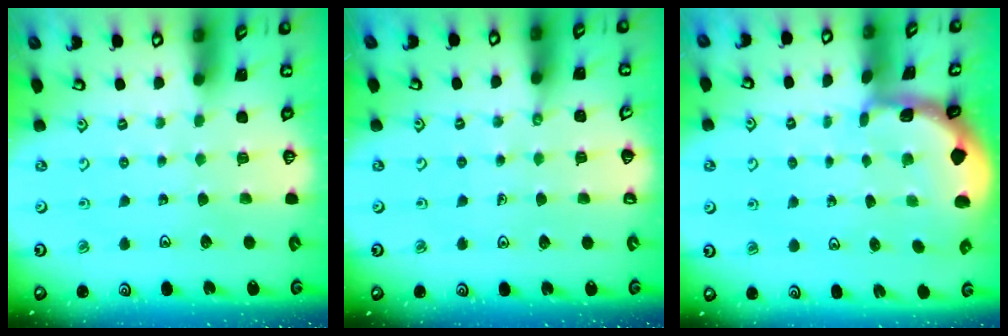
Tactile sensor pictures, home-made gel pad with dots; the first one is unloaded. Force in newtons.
{"total": 1.7, "press": 1.7, "slide": 0.2}
{"total": 2.3, "press": 2.3, "slide": 0.3}